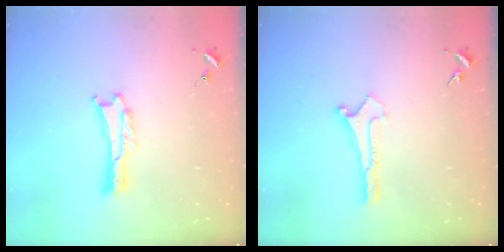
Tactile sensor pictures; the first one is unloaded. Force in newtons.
{"total": 0.0}